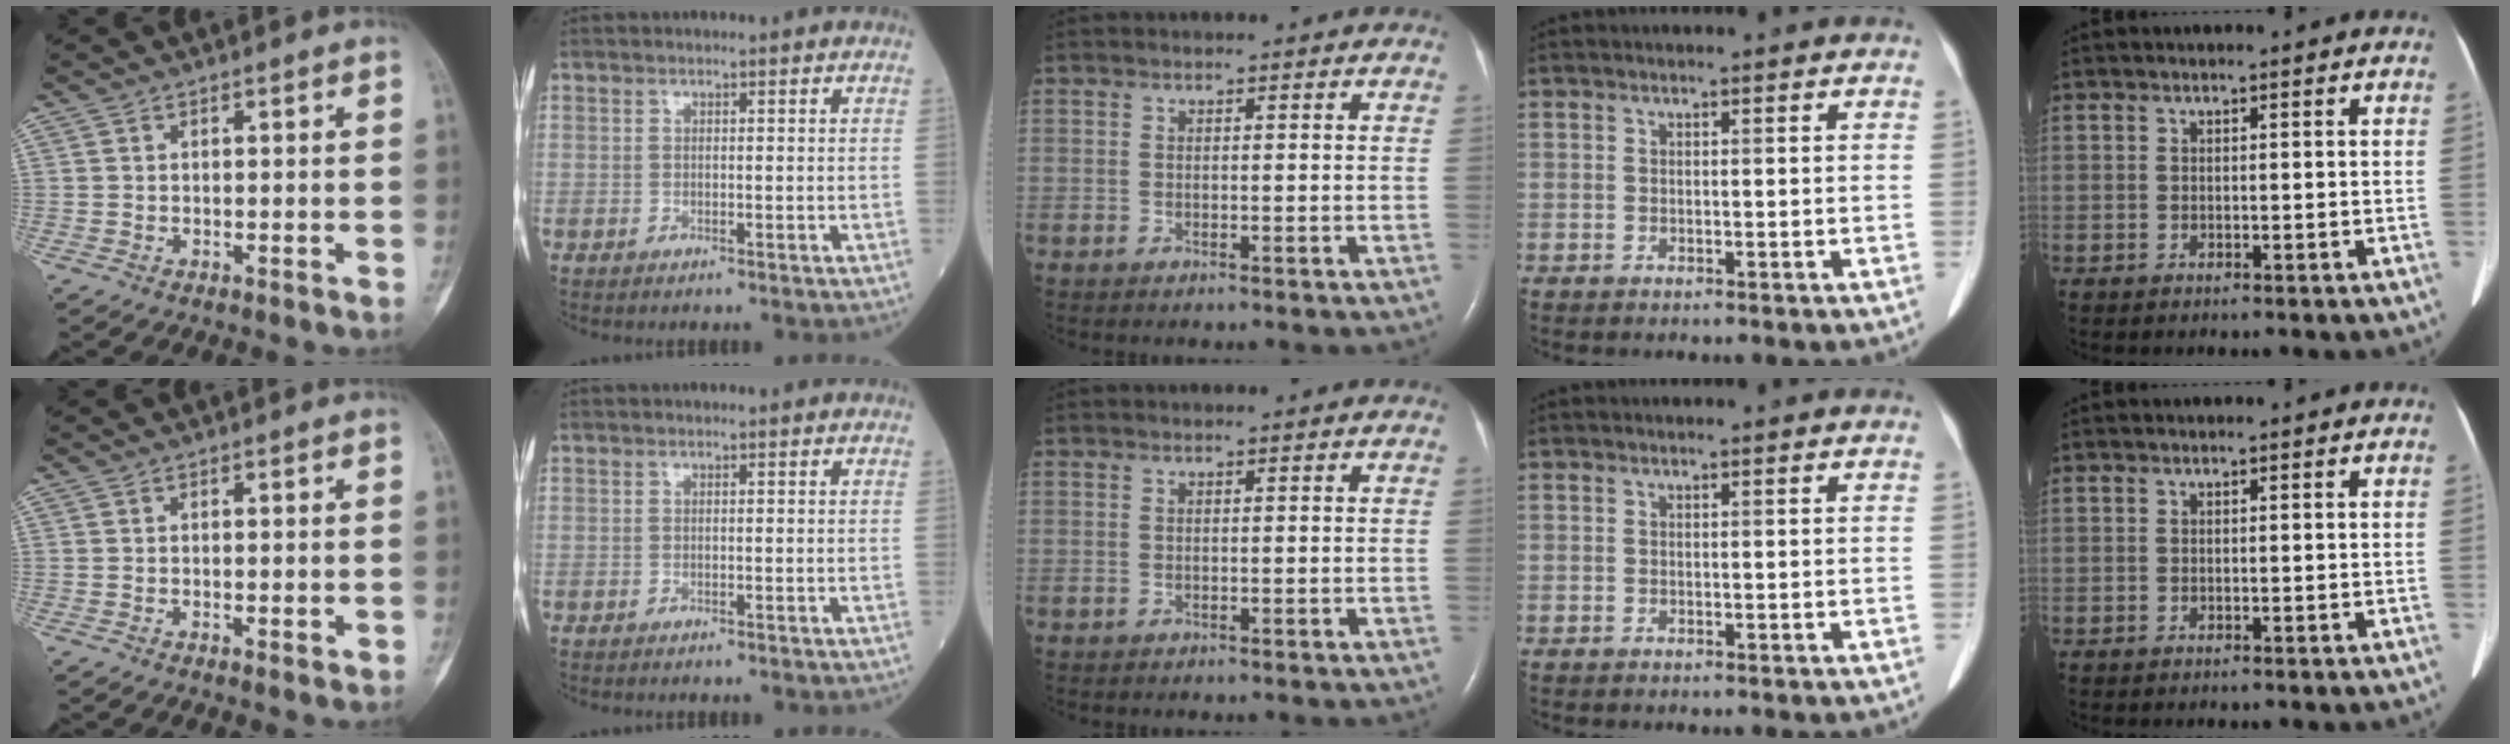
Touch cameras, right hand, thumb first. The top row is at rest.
{"thumb": {"total": 1.7, "force": [-0.3, 0.6, 1.5], "torque": [-0.021, -0.004, -0.001]}, "index": {"total": 1.0, "force": [-0.9, 0.2, 0.4], "torque": [-0.012, -0.003, -0.011]}}